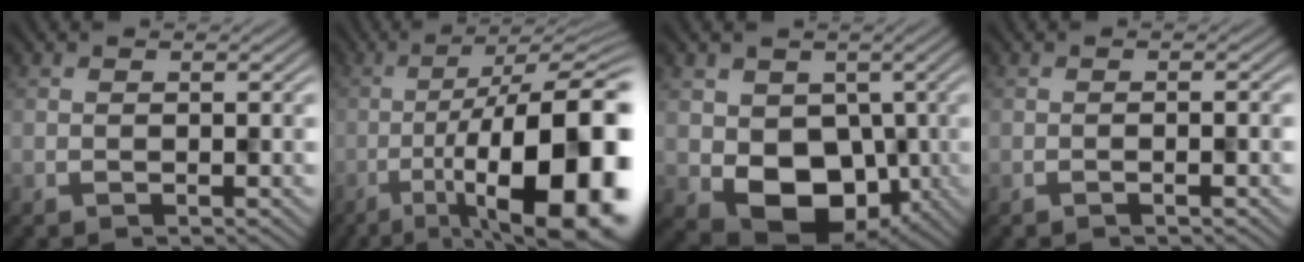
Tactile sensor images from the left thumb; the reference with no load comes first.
{"total": 18.3, "force": [-6.6, 5.8, 16.0], "torque": [-0.209, -0.012, -0.091]}
{"total": 7.8, "force": [-1.1, 6.5, 4.0], "torque": [-0.074, -0.026, -0.015]}
{"total": 1.1, "force": [-0.5, 0.2, 1.0], "torque": [-0.010, 0.007, -0.012]}